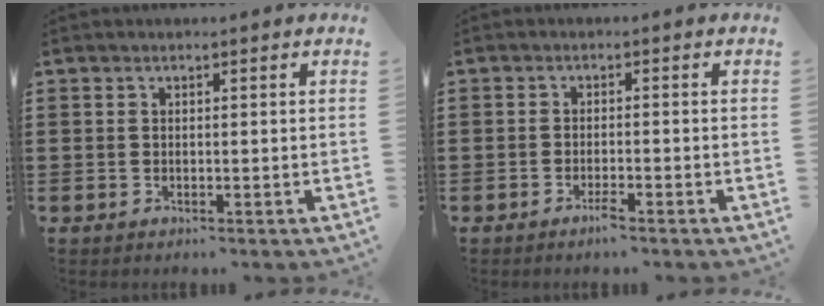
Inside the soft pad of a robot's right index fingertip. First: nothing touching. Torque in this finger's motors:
{"motor_torque": [2.14, 0.00, 0.24, 0.05]}